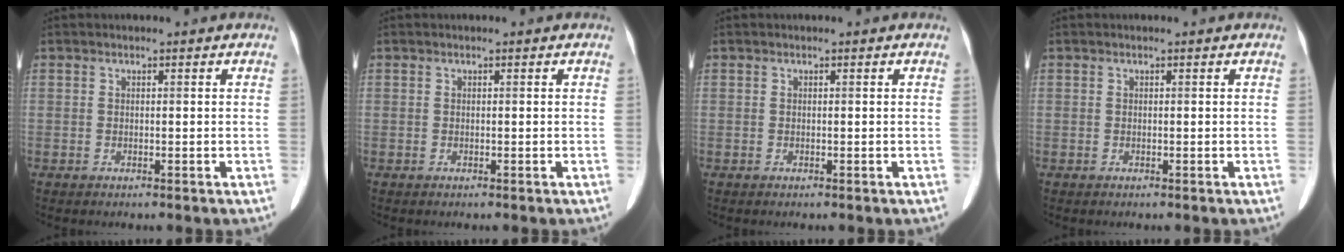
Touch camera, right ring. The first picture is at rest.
{"total": 0.0}
{"total": 0.0}
{"total": 0.0}